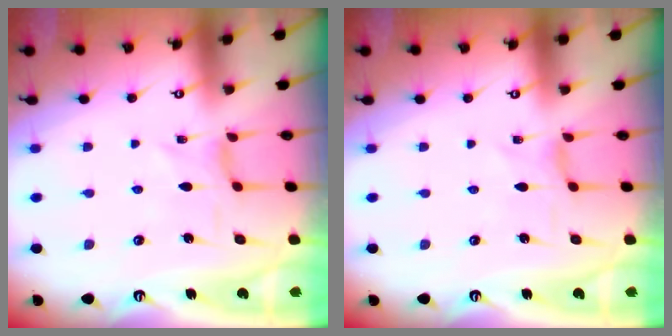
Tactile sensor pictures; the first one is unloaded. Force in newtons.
{"total": 0.0}